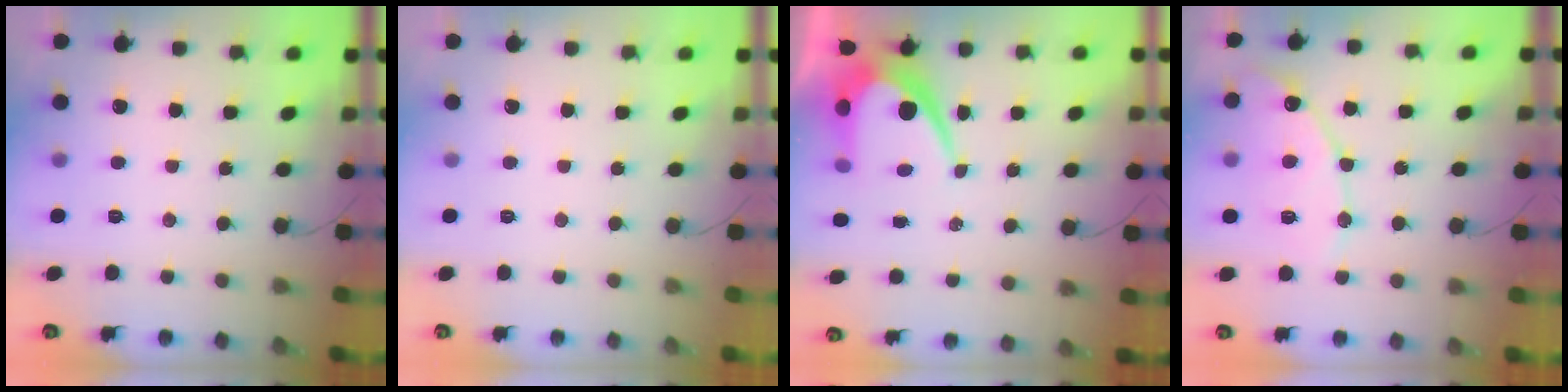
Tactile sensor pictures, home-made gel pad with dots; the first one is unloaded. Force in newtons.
{"total": 0.0}
{"total": 8.1, "press": 8.1, "slide": 0.6}
{"total": 13.4, "press": 13.3, "slide": 1.2}